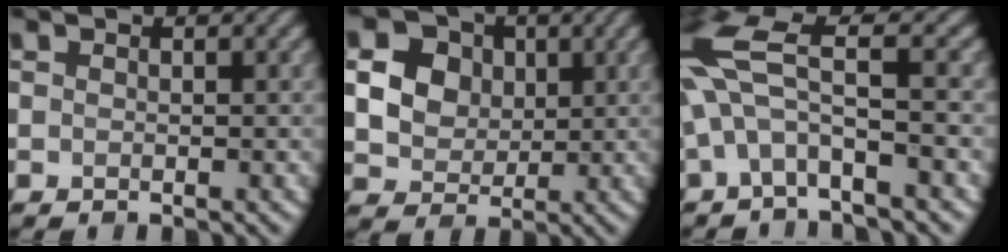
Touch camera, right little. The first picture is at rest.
{"total": 9.4, "force": [2.7, 7.8, 4.4], "torque": [-0.104, 0.028, 0.044]}
{"total": 6.9, "force": [0.4, 1.7, 6.7], "torque": [-0.155, 0.015, 0.003]}